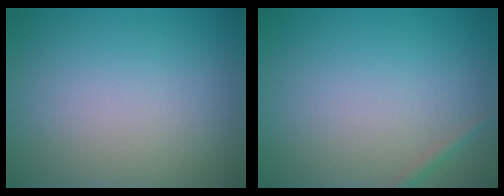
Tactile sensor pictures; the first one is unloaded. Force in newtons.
{"total": 0.7, "press": 0.7, "slide": 0.0}